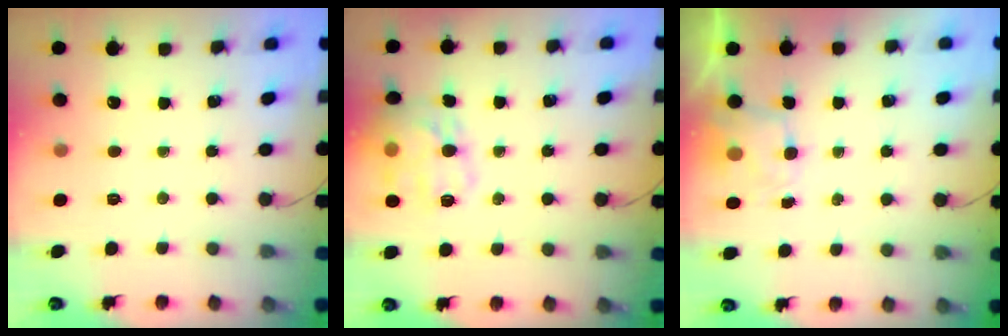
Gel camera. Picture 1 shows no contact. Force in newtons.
{"total": 14.9, "press": 14.9, "slide": 0.7}
{"total": 4.0, "press": 3.8, "slide": 1.0}